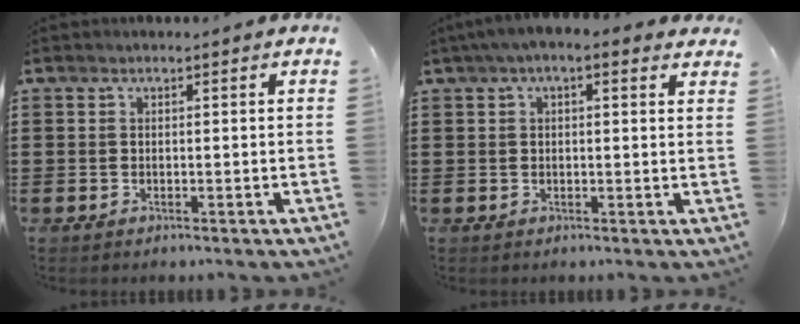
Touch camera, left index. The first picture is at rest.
{"total": 2.8, "force": [1.4, 0.9, 2.3], "torque": [-0.046, 0.007, 0.025]}